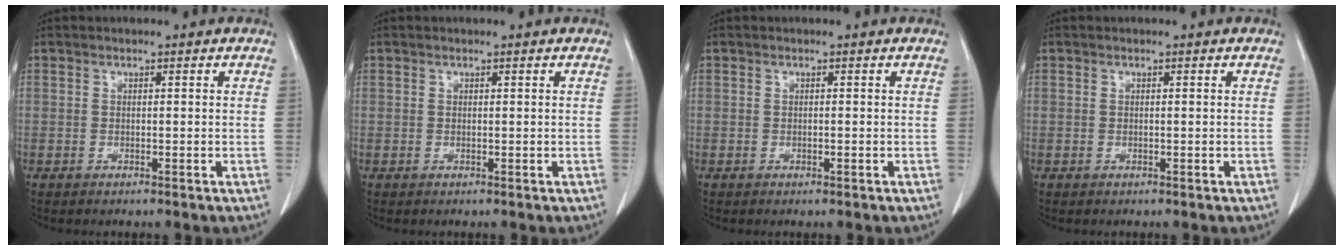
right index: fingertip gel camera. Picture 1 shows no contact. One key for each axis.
{"total": 0.0}
{"total": 0.0}
{"total": 0.0}